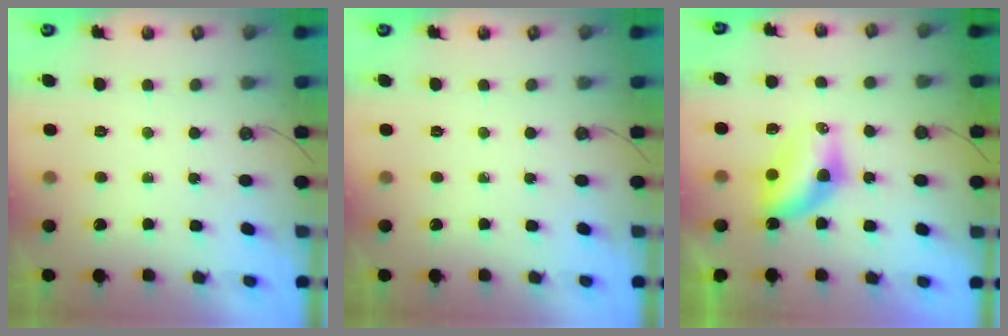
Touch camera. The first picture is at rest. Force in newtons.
{"total": 0.0}
{"total": 6.5, "press": 6.5, "slide": 0.2}